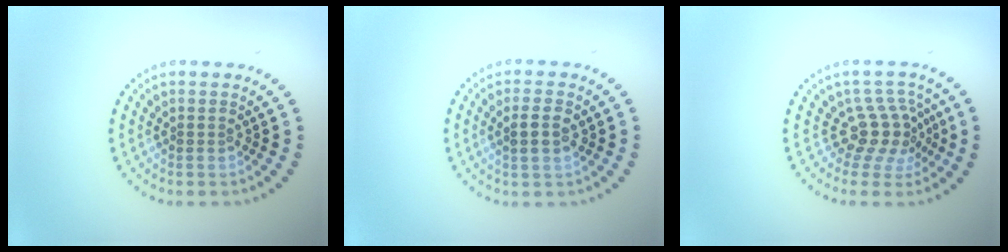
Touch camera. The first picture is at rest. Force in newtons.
{"total": 1.9, "press": 1.8, "slide": 0.2}
{"total": 3.6, "press": 2.6, "slide": 2.5}